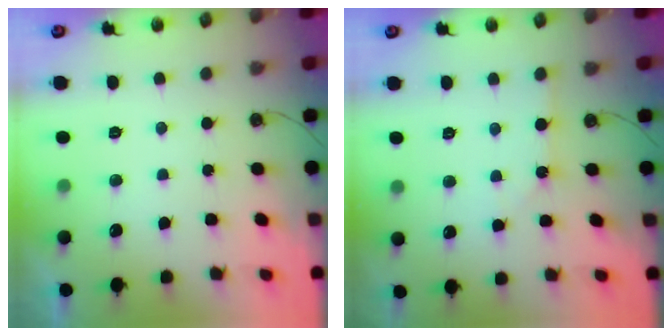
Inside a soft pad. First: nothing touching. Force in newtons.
{"total": 1.2, "press": 1.2, "slide": 0.2}